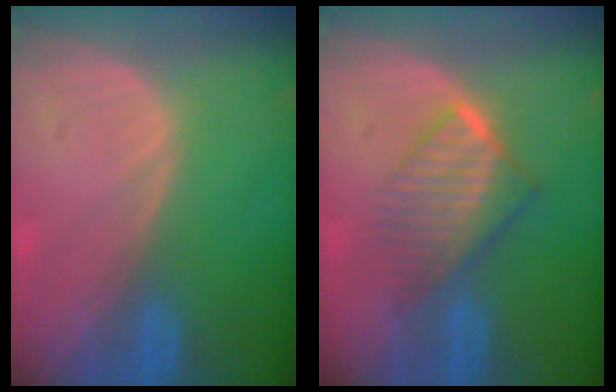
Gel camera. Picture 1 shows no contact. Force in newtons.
{"total": 6.7, "press": 6.1, "slide": 2.8}